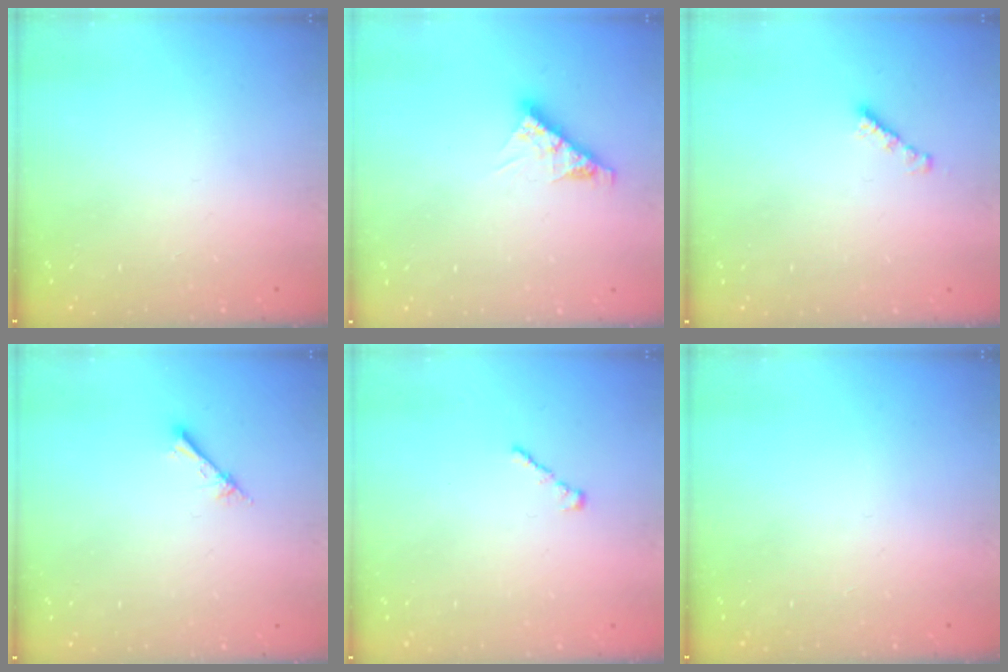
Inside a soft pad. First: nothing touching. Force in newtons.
{"total": 8.0, "press": 8.0, "slide": 0.7}
{"total": 2.3, "press": 2.3, "slide": 0.2}
{"total": 2.4, "press": 2.4, "slide": 0.3}
{"total": 1.4, "press": 1.3, "slide": 0.5}
{"total": 0.0}